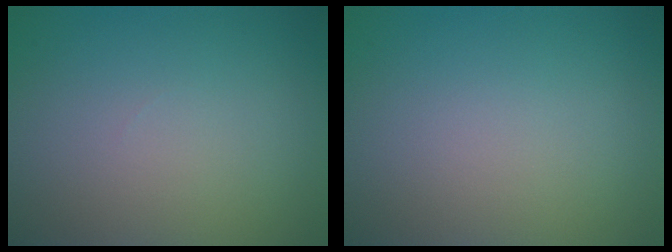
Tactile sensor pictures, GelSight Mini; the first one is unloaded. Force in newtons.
{"total": 0.0}